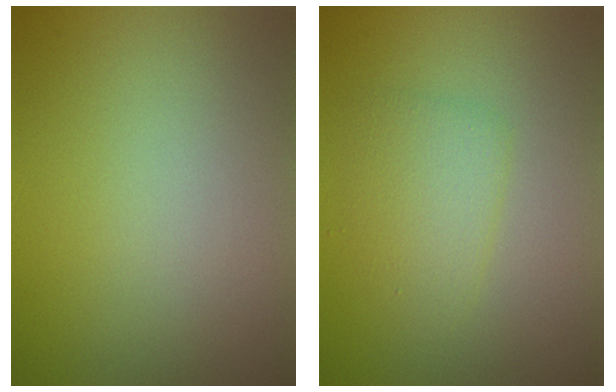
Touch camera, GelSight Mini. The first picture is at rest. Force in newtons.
{"total": 2.5, "press": 2.5, "slide": 0.1}